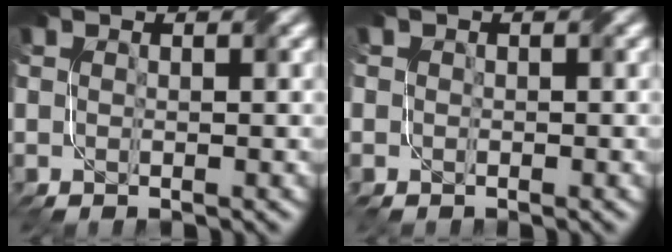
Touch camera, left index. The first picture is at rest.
{"total": 1.6, "force": [-0.8, 0.6, -1.2], "torque": [0.021, -0.009, 0.000]}